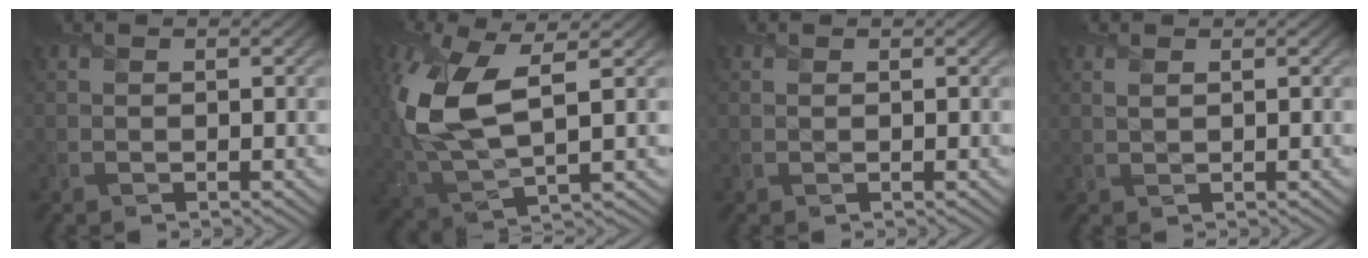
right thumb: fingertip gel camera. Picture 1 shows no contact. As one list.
[{"total": 12.9, "force": [2.2, 5.7, 11.3], "torque": [-0.290, -0.002, 0.046]}, {"total": 0.0}, {"total": 0.7, "force": [0.6, 0.1, 0.4], "torque": [-0.011, -0.002, 0.012]}]